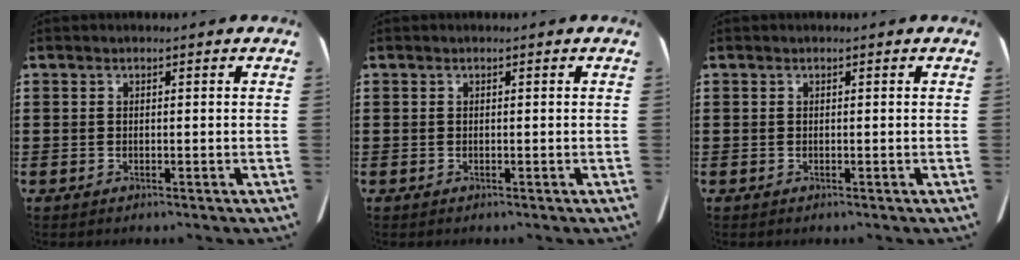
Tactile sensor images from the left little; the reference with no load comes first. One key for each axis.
{"total": 0.0}
{"total": 0.0}